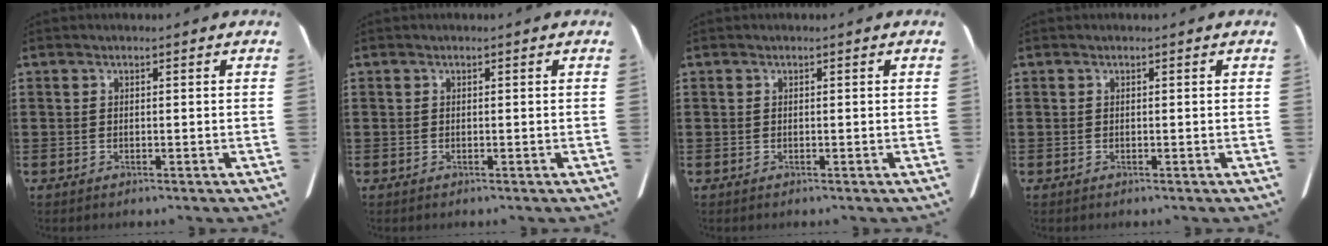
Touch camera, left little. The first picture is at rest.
{"total": 0.0}
{"total": 0.0}
{"total": 0.0}